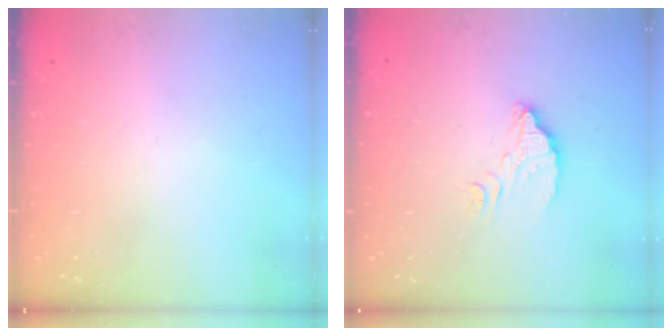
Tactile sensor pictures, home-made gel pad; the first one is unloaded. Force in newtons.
{"total": 5.0, "press": 5.0, "slide": 0.4}